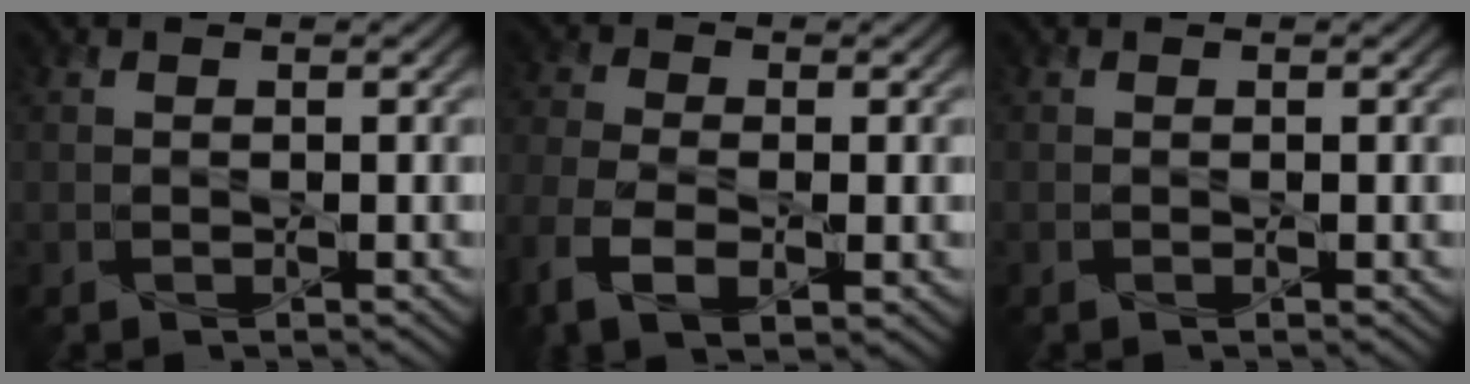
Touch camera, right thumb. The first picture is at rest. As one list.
[{"total": 7.8, "force": [-3.4, 3.9, 5.8], "torque": [-0.143, -0.019, -0.066]}, {"total": 0.0}]